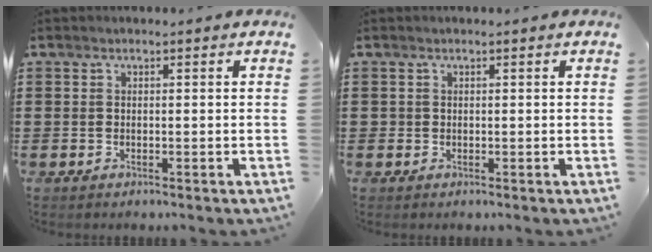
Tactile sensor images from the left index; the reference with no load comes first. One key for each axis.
{"total": 0.5, "fx": 0.2, "fy": 0.5, "fz": 0.0, "tx": -0.001, "ty": 0.005, "tz": 0.003}